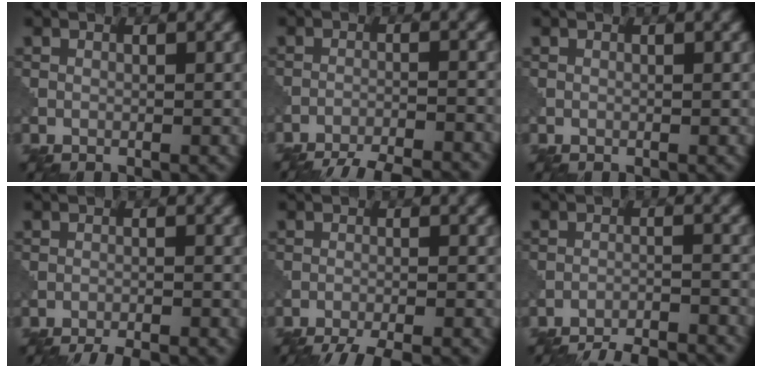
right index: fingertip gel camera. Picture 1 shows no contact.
{"total": 10.2, "force": [-9.6, 1.8, 2.9], "torque": [-0.034, -0.005, -0.133]}
{"total": 0.0}
{"total": 5.8, "force": [-5.4, 0.9, 1.8], "torque": [-0.020, -0.002, -0.078]}
{"total": 6.9, "force": [-6.2, 1.1, 2.7], "torque": [-0.038, -0.007, -0.093]}
{"total": 11.5, "force": [-11.0, 2.2, 2.5], "torque": [-0.022, 0.002, -0.145]}